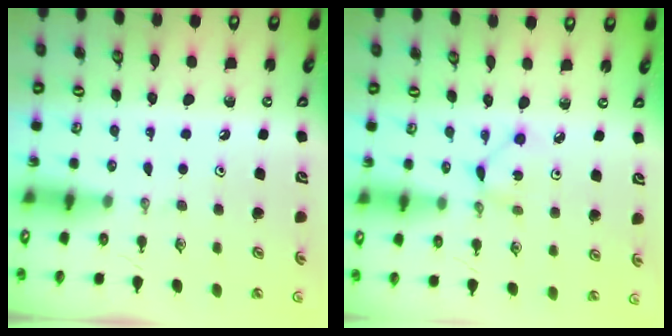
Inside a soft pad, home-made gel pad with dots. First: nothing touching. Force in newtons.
{"total": 2.0, "press": 1.9, "slide": 0.2}